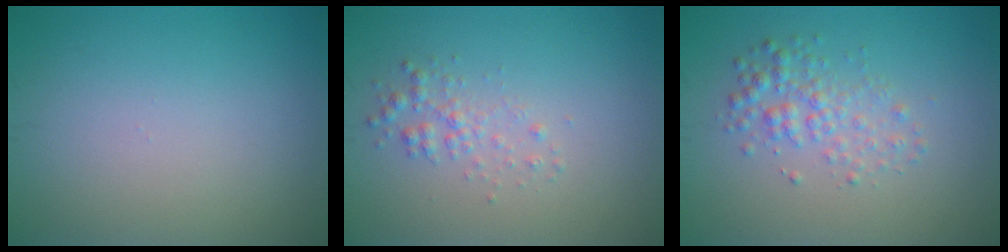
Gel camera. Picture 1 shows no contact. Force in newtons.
{"total": 1.6, "press": 1.6, "slide": 0.0}
{"total": 2.5, "press": 2.5, "slide": 0.0}